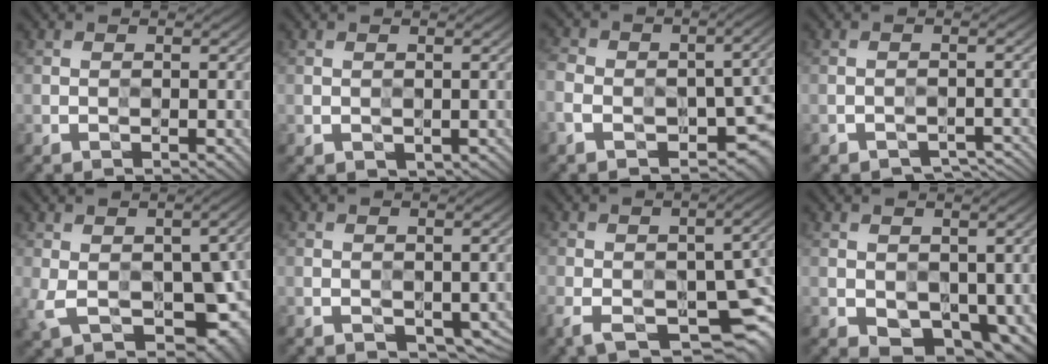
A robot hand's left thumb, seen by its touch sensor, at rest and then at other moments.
{"total": 1.0, "force": [-0.1, 0.8, 0.7], "torque": [-0.016, -0.009, 0.002]}
{"total": 11.0, "force": [-4.2, 7.0, 7.3], "torque": [-0.133, -0.037, -0.072]}
{"total": 3.1, "force": [-2.6, 1.4, 1.0], "torque": [-0.018, 0.000, -0.030]}
{"total": 13.8, "force": [-2.9, 8.1, 10.8], "torque": [-0.201, -0.043, -0.025]}
{"total": 2.9, "force": [-0.5, 1.9, 2.2], "torque": [-0.036, -0.013, -0.002]}
{"total": 12.4, "force": [-4.7, 6.7, 9.3], "torque": [-0.139, -0.038, -0.063]}
{"total": 5.7, "force": [-0.1, 3.8, 4.2], "torque": [-0.076, -0.021, 0.004]}